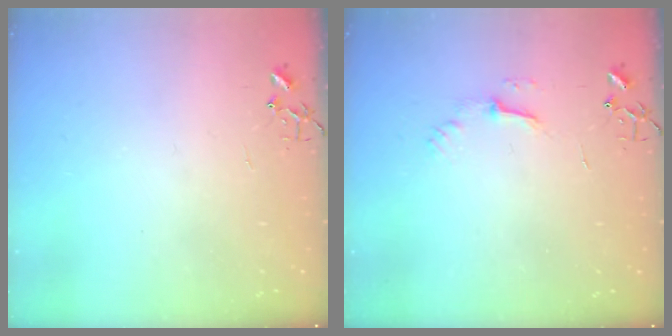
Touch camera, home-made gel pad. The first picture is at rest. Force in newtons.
{"total": 5.8, "press": 5.8, "slide": 0.6}